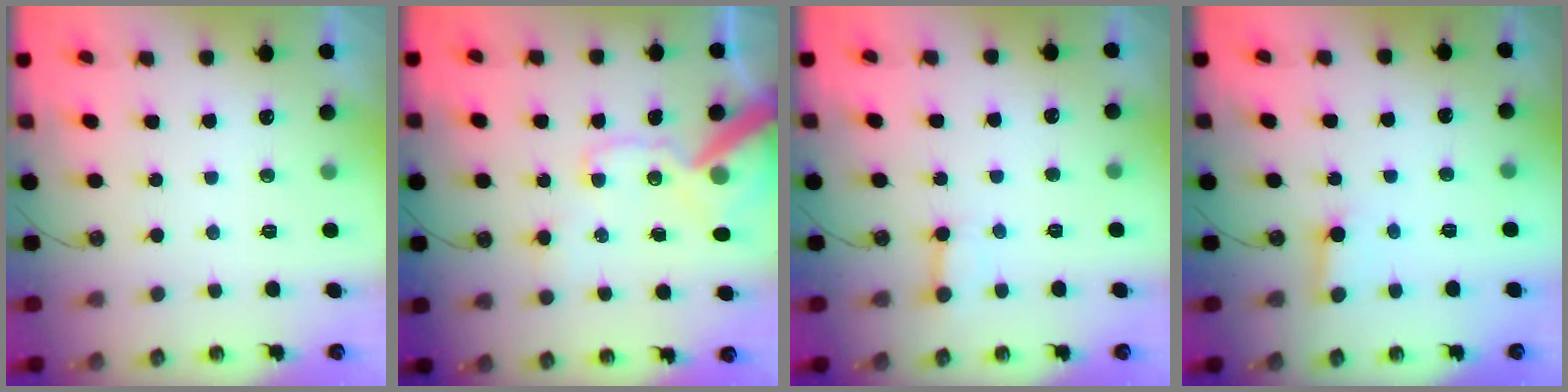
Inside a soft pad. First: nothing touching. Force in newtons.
{"total": 15.4, "press": 15.2, "slide": 2.2}
{"total": 2.7, "press": 2.7, "slide": 0.5}
{"total": 2.5, "press": 2.5, "slide": 0.2}